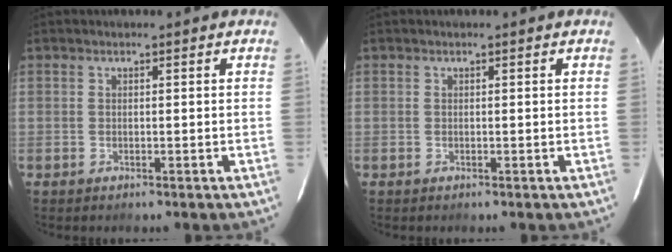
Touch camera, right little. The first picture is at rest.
{"total": 0.0}